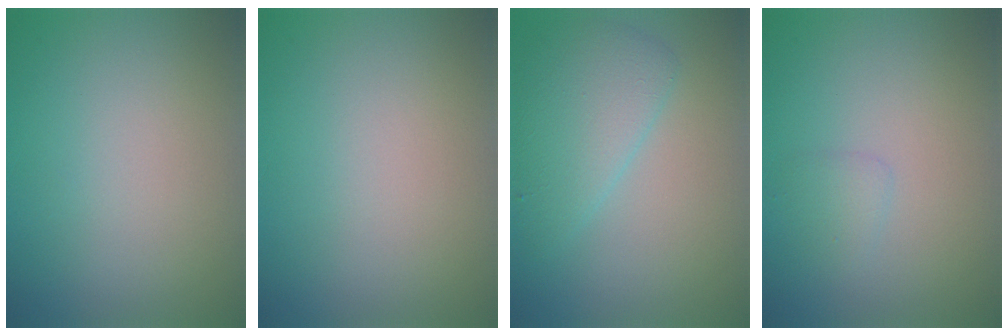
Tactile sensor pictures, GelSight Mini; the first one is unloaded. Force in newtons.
{"total": 0.0}
{"total": 3.9, "press": 3.9, "slide": 0.1}
{"total": 0.9, "press": 0.9, "slide": 0.2}